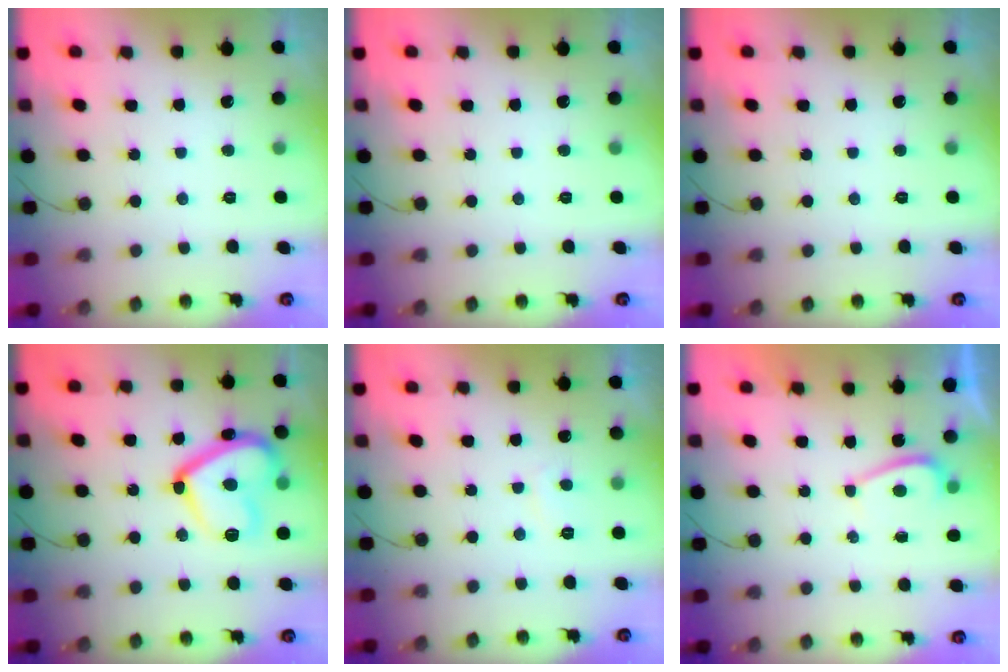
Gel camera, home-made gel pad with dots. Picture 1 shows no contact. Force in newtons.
{"total": 0.0}
{"total": 0.0}
{"total": 18.6, "press": 18.5, "slide": 1.4}
{"total": 1.8, "press": 1.7, "slide": 0.6}
{"total": 1.4, "press": 1.3, "slide": 0.5}